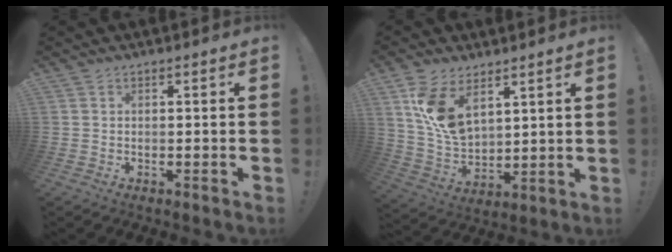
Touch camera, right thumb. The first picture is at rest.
{"total": 12.5, "force": [6.8, 7.5, 7.4], "torque": [-0.144, -0.038, 0.133]}